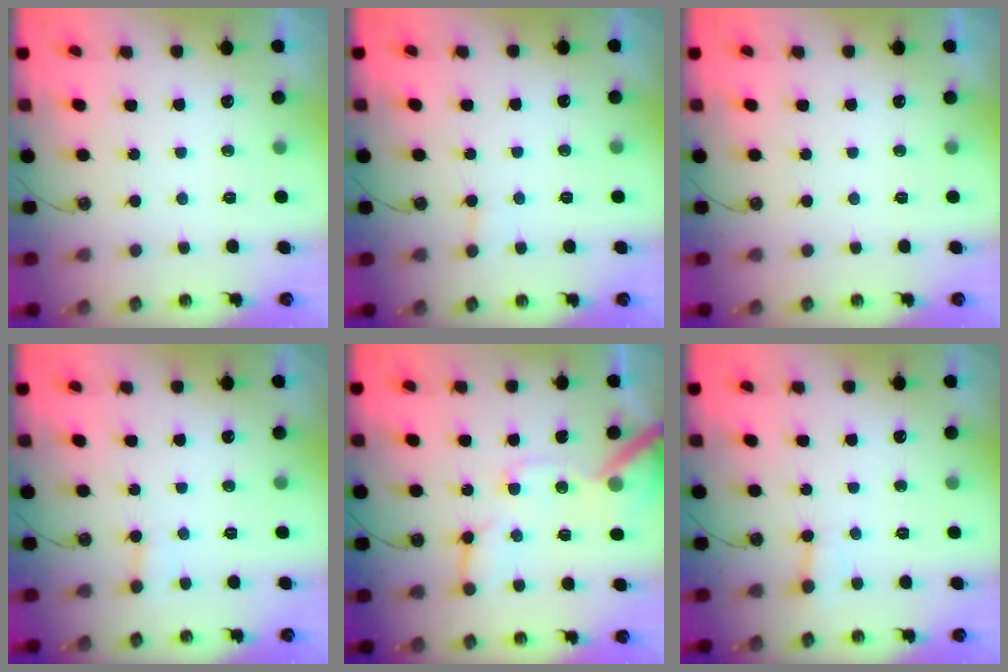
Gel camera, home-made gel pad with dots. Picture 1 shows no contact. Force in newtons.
{"total": 4.7, "press": 4.6, "slide": 0.4}
{"total": 0.0}
{"total": 3.5, "press": 3.5, "slide": 0.3}
{"total": 13.2, "press": 13.1, "slide": 1.9}
{"total": 2.1, "press": 2.1, "slide": 0.1}